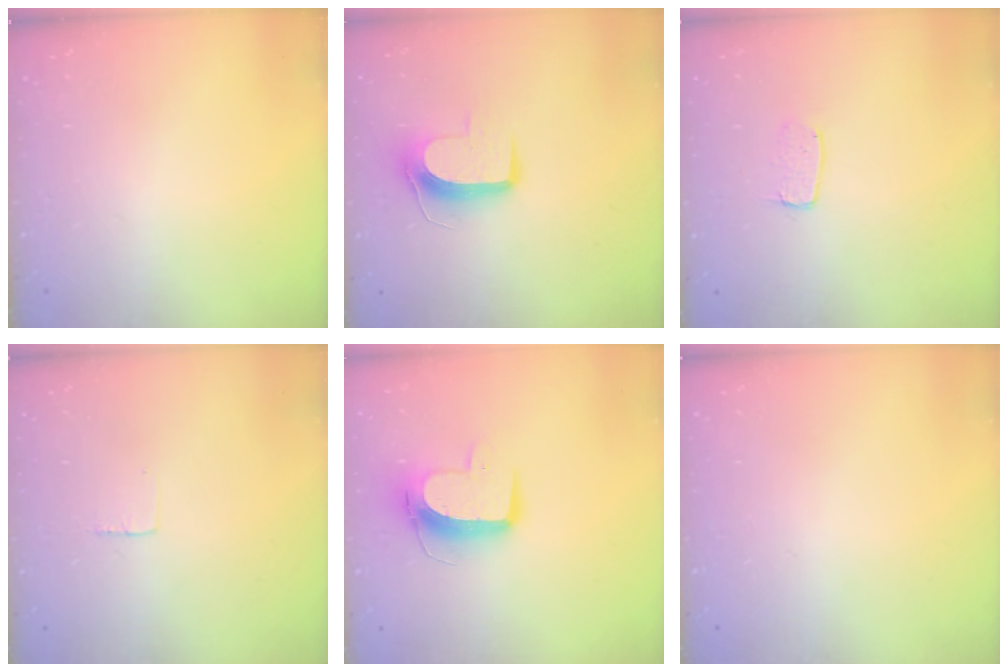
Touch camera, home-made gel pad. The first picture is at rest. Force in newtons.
{"total": 9.4, "press": 9.4, "slide": 0.3}
{"total": 3.9, "press": 3.9, "slide": 0.3}
{"total": 2.3, "press": 2.3, "slide": 0.1}
{"total": 11.1, "press": 11.0, "slide": 1.2}
{"total": 0.0}